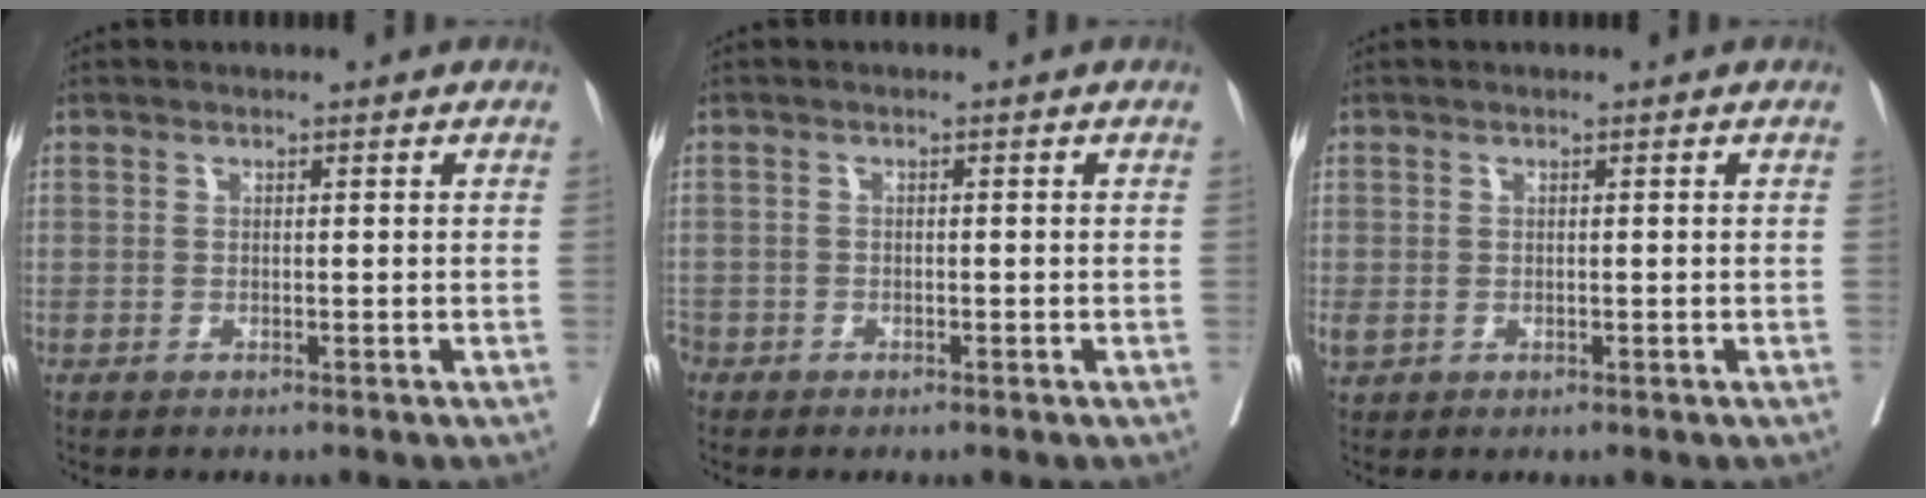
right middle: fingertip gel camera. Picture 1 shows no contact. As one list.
[{"total": 2.5, "force": [-1.6, 1.9, 0.4], "torque": [-0.009, 0.004, -0.034]}, {"total": 1.2, "force": [0.0, 1.0, 0.6], "torque": [-0.016, 0.002, 0.006]}]